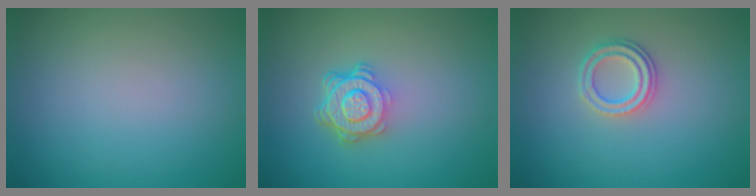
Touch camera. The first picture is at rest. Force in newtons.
{"total": 4.5, "press": 3.2, "slide": 3.1}
{"total": 2.3, "press": 2.2, "slide": 0.8}